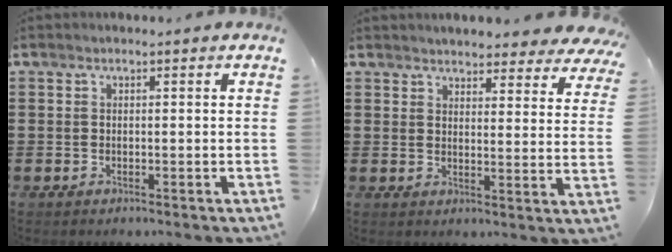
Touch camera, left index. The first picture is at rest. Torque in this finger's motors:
{"motor_torque": [1.84, 0.31, 0.37, 0.05]}